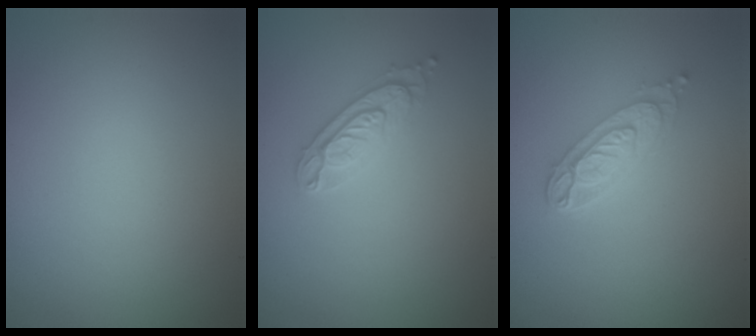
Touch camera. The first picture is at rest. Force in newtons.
{"total": 2.5, "press": 2.4, "slide": 0.2}
{"total": 3.7, "press": 3.0, "slide": 2.2}